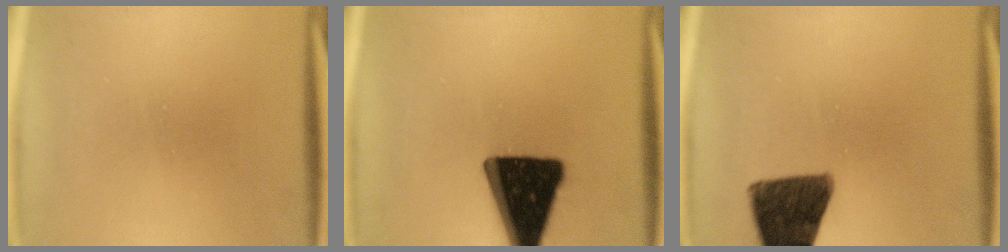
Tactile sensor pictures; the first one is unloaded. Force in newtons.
{"total": 19.3}
{"total": 13.2}